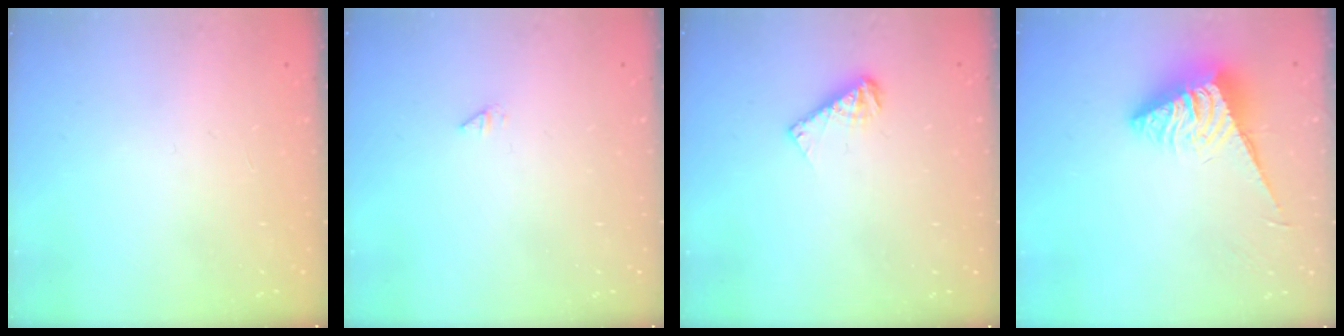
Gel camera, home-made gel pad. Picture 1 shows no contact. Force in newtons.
{"total": 0.0}
{"total": 5.9, "press": 5.8, "slide": 0.5}
{"total": 6.1, "press": 6.1, "slide": 0.3}